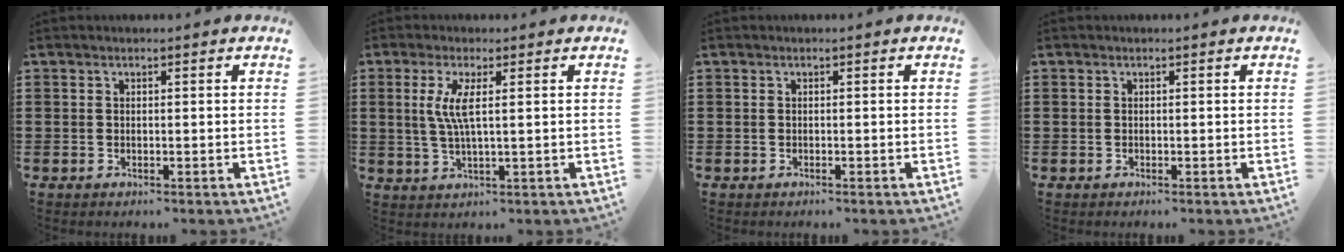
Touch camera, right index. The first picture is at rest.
{"total": 4.8, "force": [1.0, 0.6, 4.6], "torque": [-0.107, -0.009, 0.010]}
{"total": 0.0}
{"total": 0.0}